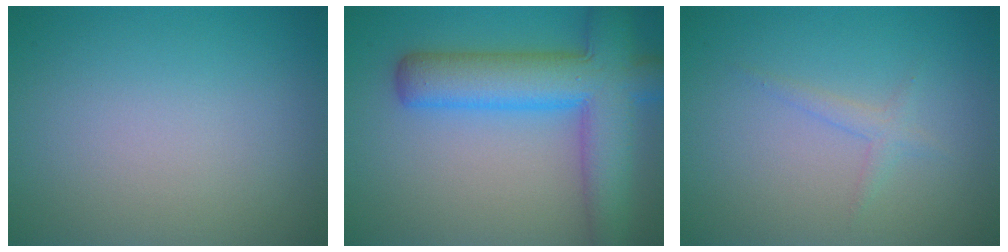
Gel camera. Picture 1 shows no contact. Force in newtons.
{"total": 8.9, "press": 8.9, "slide": 0.4}
{"total": 1.2, "press": 1.2, "slide": 0.0}